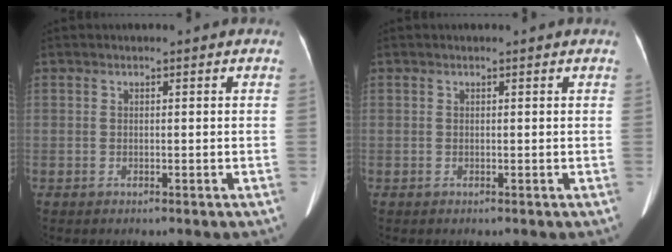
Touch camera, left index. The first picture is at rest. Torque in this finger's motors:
{"motor_torque": [0.34, -0.53, 0.00, 0.02]}